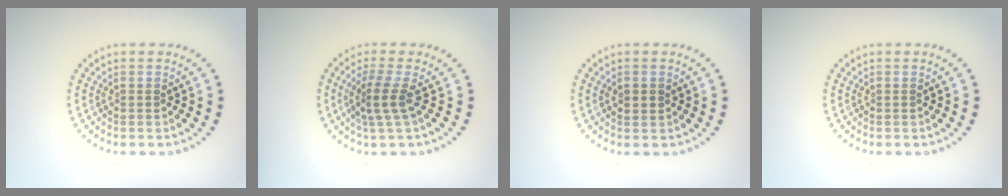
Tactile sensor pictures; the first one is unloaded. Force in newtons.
{"total": 2.6, "press": 2.0, "slide": 1.8}
{"total": 1.5, "press": 1.5, "slide": 0.1}
{"total": 0.0}